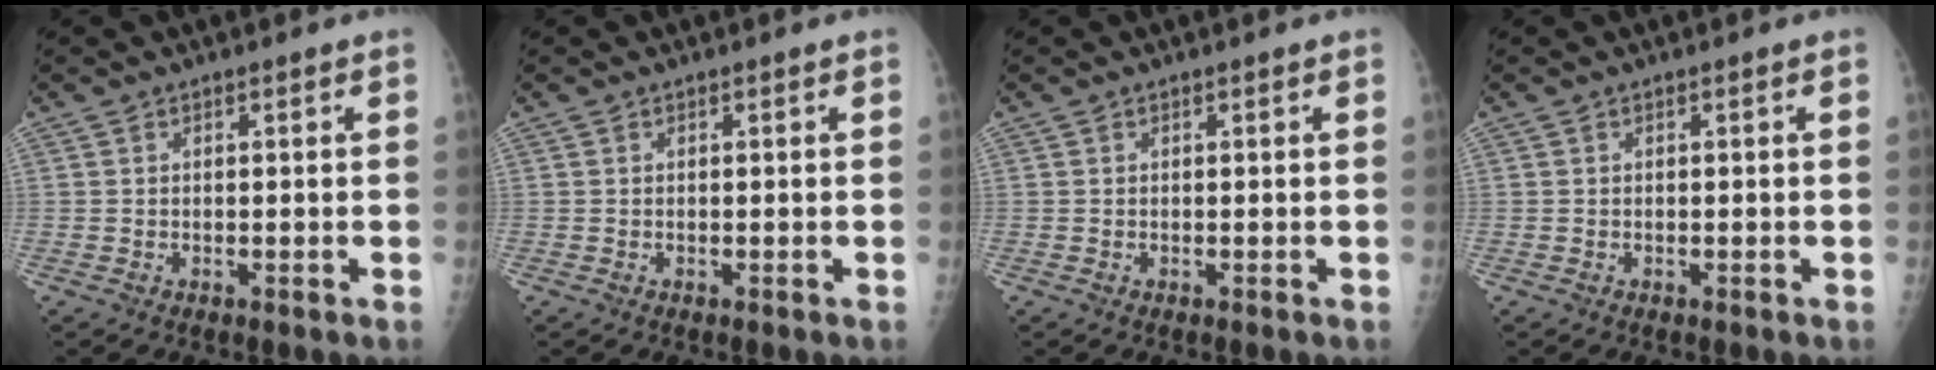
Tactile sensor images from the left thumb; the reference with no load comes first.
{"total": 0.0}
{"total": 0.0}
{"total": 0.0}